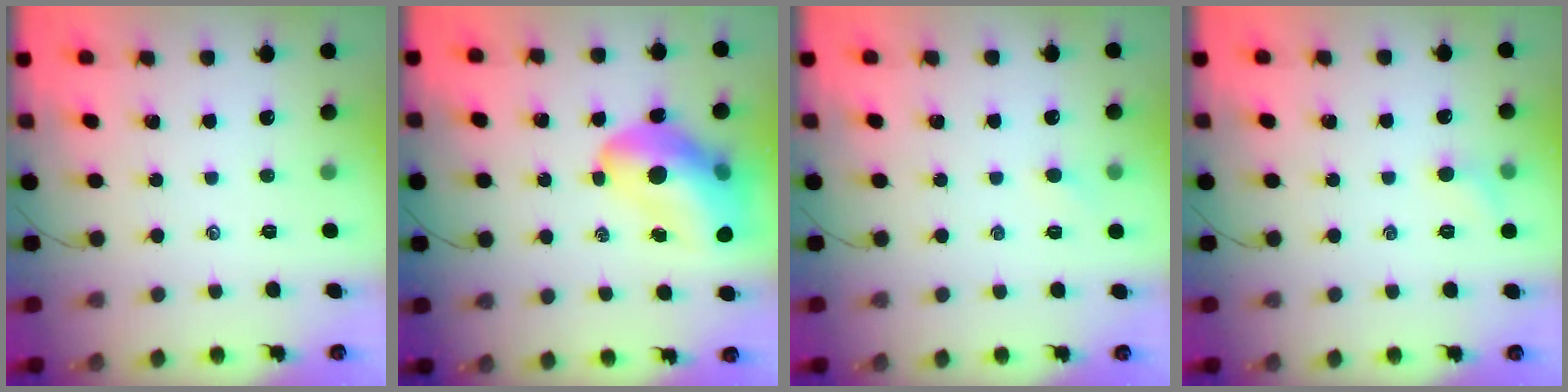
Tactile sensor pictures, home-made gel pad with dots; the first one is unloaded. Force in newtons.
{"total": 17.1, "press": 16.4, "slide": 4.8}
{"total": 3.3, "press": 3.1, "slide": 0.9}
{"total": 4.5, "press": 4.3, "slide": 1.5}